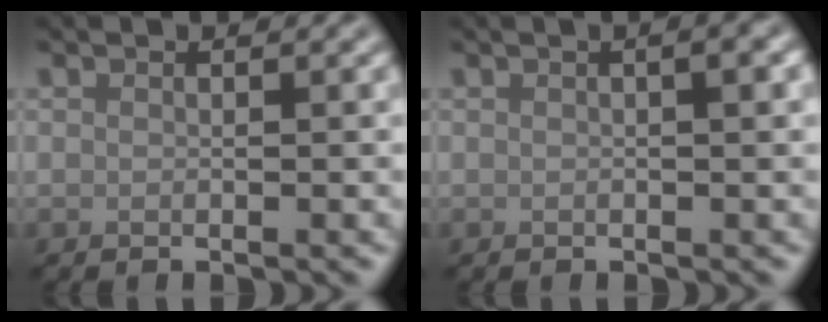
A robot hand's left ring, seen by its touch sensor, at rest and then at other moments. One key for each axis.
{"total": 1.9, "fx": 0.4, "fy": 0.4, "fz": 1.8, "tx": -0.022, "ty": 0.007, "tz": 0.006}